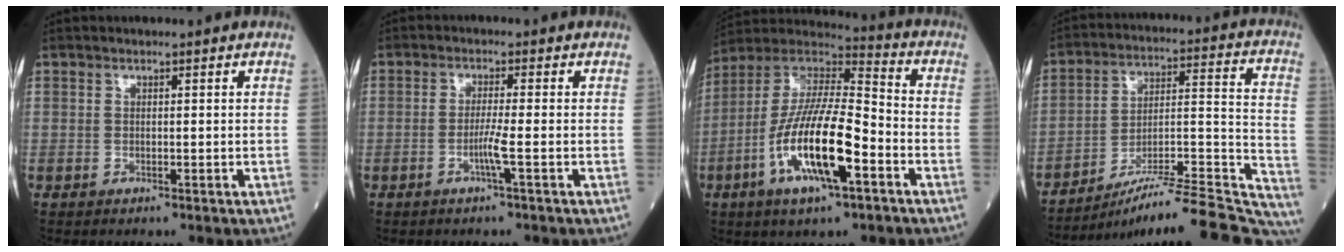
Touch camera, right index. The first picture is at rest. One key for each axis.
{"total": 2.8, "fx": -1.0, "fy": -0.7, "fz": 2.5, "tx": -0.053, "ty": -0.004, "tz": -0.021}
{"total": 17.0, "fx": -6.0, "fy": 3.6, "fz": 15.6, "tx": -0.309, "ty": -0.006, "tz": -0.109}
{"total": 25.5, "fx": -22.1, "fy": 1.4, "fz": 12.5, "tx": -0.114, "ty": 0.011, "tz": -0.319}